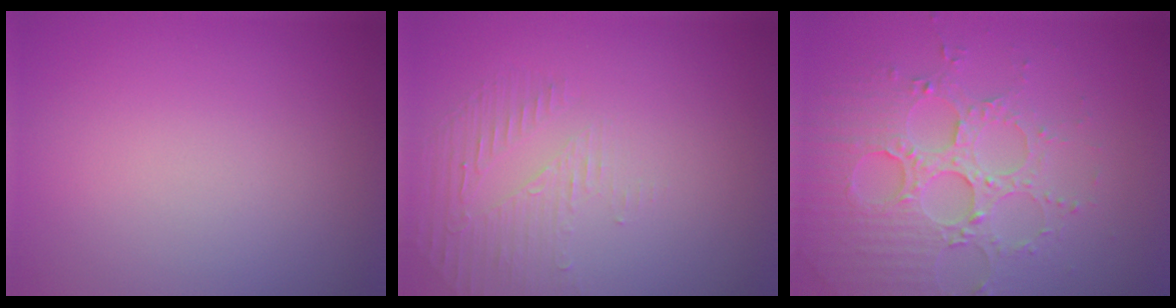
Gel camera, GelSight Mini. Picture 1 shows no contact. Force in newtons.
{"total": 1.7, "press": 0.8, "slide": 1.5}
{"total": 4.9, "press": 4.1, "slide": 2.7}